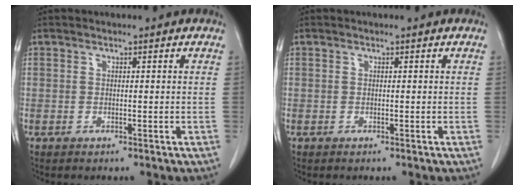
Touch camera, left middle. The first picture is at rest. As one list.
[{"total": 0.0}]